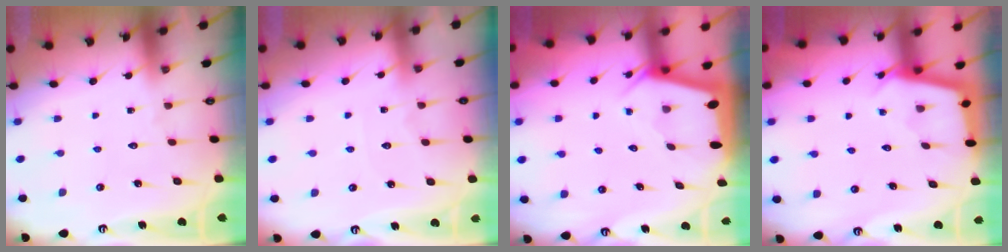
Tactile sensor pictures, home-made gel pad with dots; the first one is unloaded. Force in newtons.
{"total": 4.5, "press": 4.5, "slide": 0.5}
{"total": 2.0, "press": 2.0, "slide": 0.5}
{"total": 2.9, "press": 2.9, "slide": 0.3}